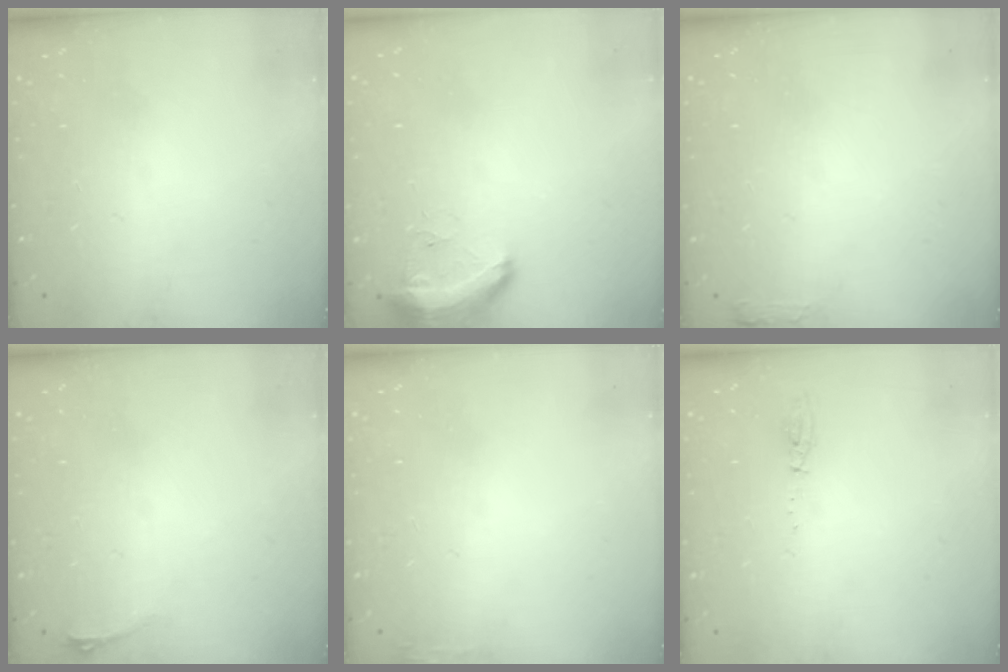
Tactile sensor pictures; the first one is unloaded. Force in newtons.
{"total": 10.2, "press": 9.3, "slide": 4.2}
{"total": 2.7, "press": 2.6, "slide": 0.5}
{"total": 2.9, "press": 2.6, "slide": 1.5}
{"total": 2.7, "press": 2.6, "slide": 0.8}
{"total": 4.8, "press": 4.7, "slide": 1.0}